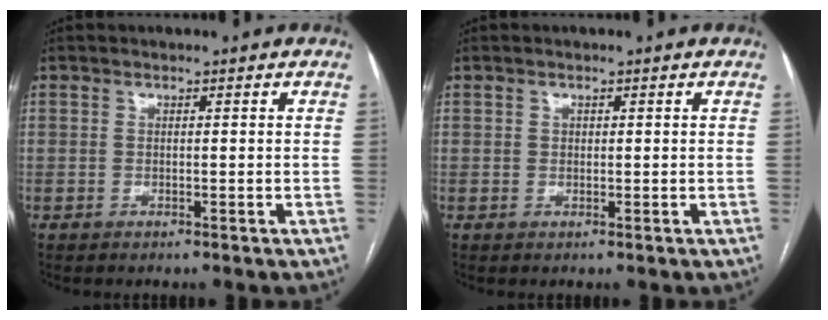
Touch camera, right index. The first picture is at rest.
{"total": 0.6, "force": [0.2, 0.5, 0.3], "torque": [-0.002, 0.000, 0.003]}